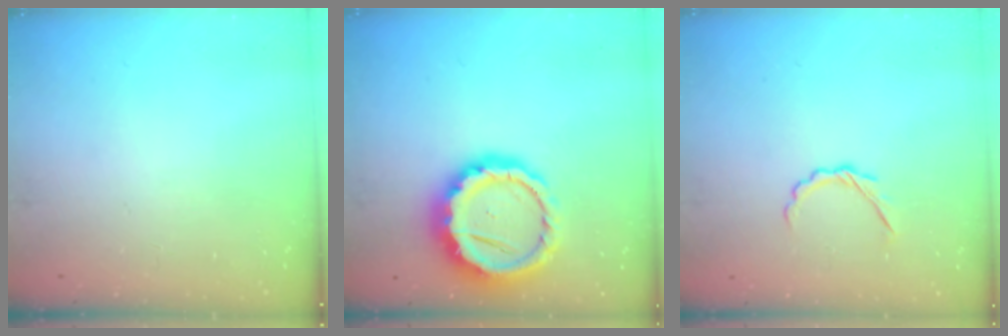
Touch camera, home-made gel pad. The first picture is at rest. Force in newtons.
{"total": 15.5, "press": 15.2, "slide": 2.7}
{"total": 4.0, "press": 3.9, "slide": 1.2}